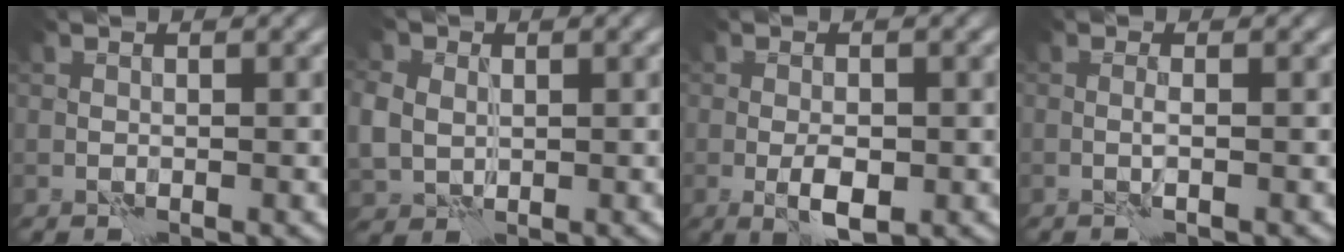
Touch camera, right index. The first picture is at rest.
{"total": 4.1, "force": [0.6, 3.5, 2.1], "torque": [-0.058, 0.008, 0.007]}
{"total": 2.8, "force": [-0.7, 1.1, 2.5], "torque": [-0.046, -0.004, -0.010]}
{"total": 0.8, "force": [0.0, -0.3, 0.7], "torque": [-0.015, 0.002, -0.001]}